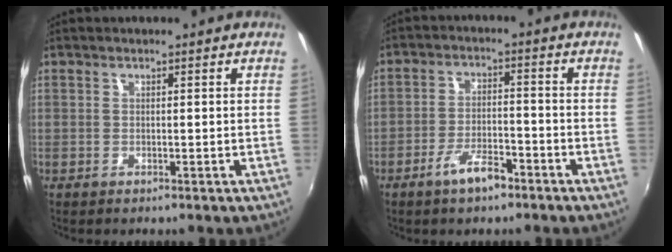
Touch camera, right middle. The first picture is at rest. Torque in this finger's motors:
{"motor_torque": [0.84, -0.73, 0.32, 0.15]}